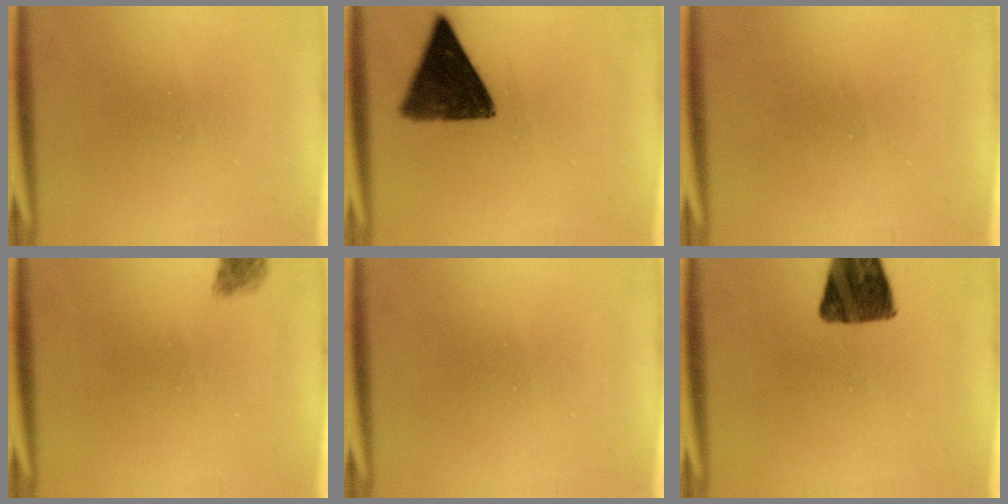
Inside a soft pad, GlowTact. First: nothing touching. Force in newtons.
{"total": 12.5}
{"total": 1.7}
{"total": 2.2}
{"total": 0.0}
{"total": 11.8}